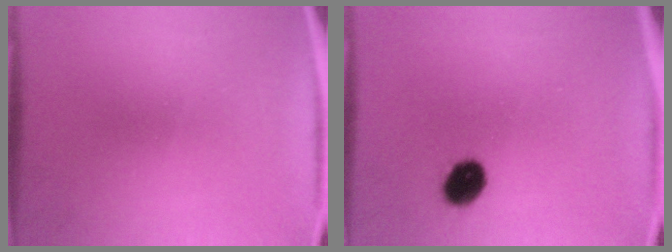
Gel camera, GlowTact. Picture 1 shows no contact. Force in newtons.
{"total": 6.0}